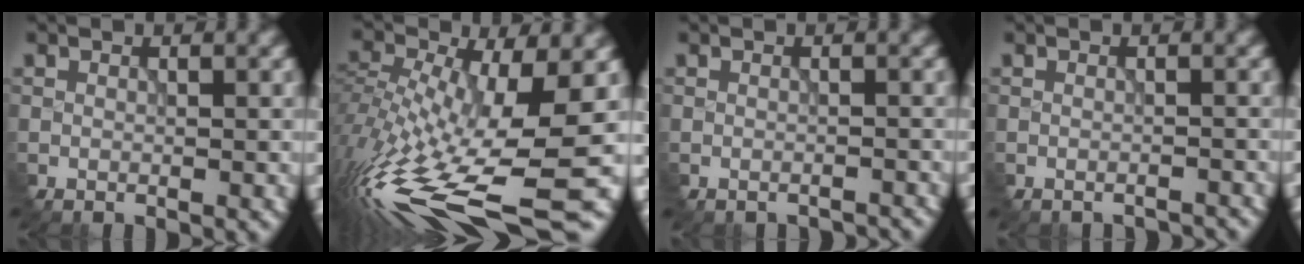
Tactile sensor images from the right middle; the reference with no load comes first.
{"total": 13.6, "force": [-4.9, 4.3, 11.9], "torque": [-0.257, -0.005, -0.076]}
{"total": 1.8, "force": [-1.7, 0.1, 0.4], "torque": [-0.001, -0.002, -0.026]}
{"total": 2.0, "force": [-1.9, 0.2, 0.5], "torque": [-0.002, -0.001, -0.028]}